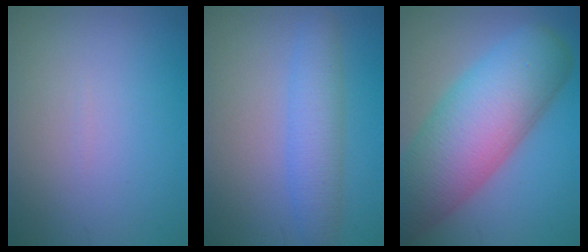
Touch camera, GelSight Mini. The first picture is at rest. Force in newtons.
{"total": 3.7, "press": 3.7, "slide": 0.1}
{"total": 12.4, "press": 12.4, "slide": 0.7}